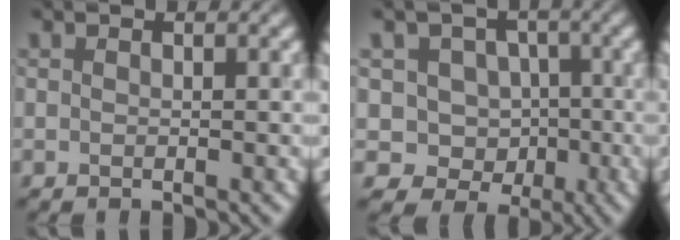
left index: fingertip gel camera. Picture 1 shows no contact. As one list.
[{"total": 4.6, "force": [-1.0, 4.4, 1.2], "torque": [0.009, -0.002, -0.027]}]